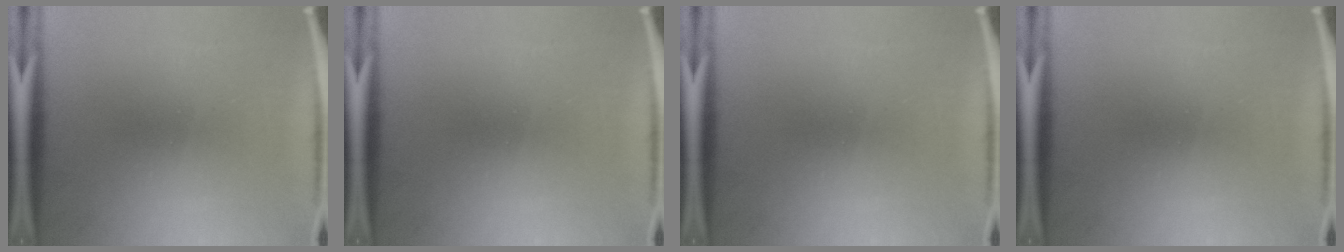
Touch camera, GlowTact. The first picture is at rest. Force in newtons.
{"total": 0.0}
{"total": 0.0}
{"total": 0.0}